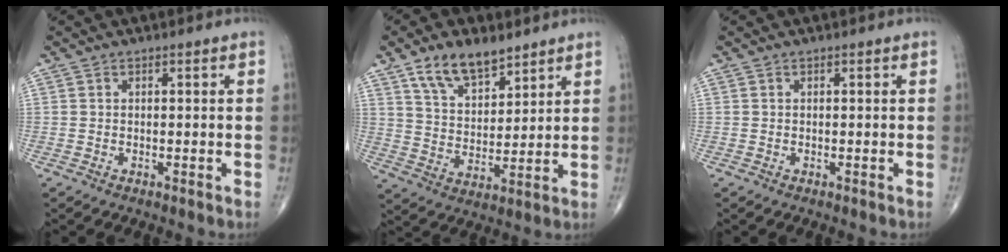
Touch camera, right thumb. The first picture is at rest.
{"total": 11.0, "force": [7.4, 5.4, 6.1], "torque": [-0.087, -0.042, 0.141]}
{"total": 0.0}